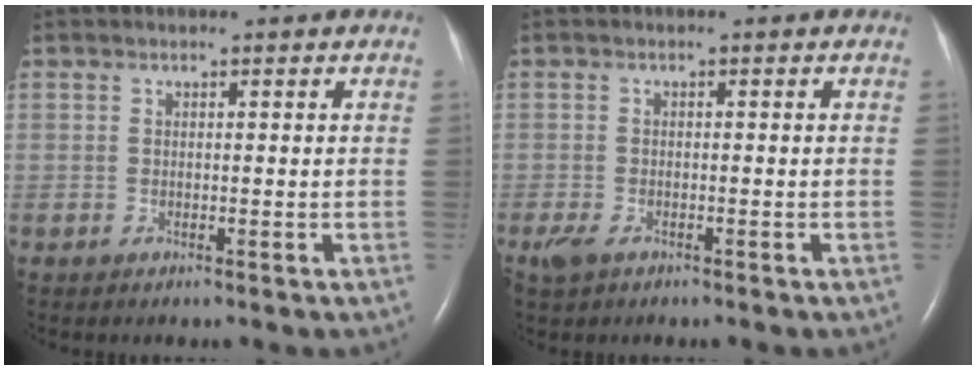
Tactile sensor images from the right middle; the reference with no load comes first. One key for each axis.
{"total": 2.4, "fx": -1.4, "fy": 1.2, "fz": 1.5, "tx": -0.040, "ty": -0.004, "tz": -0.022}